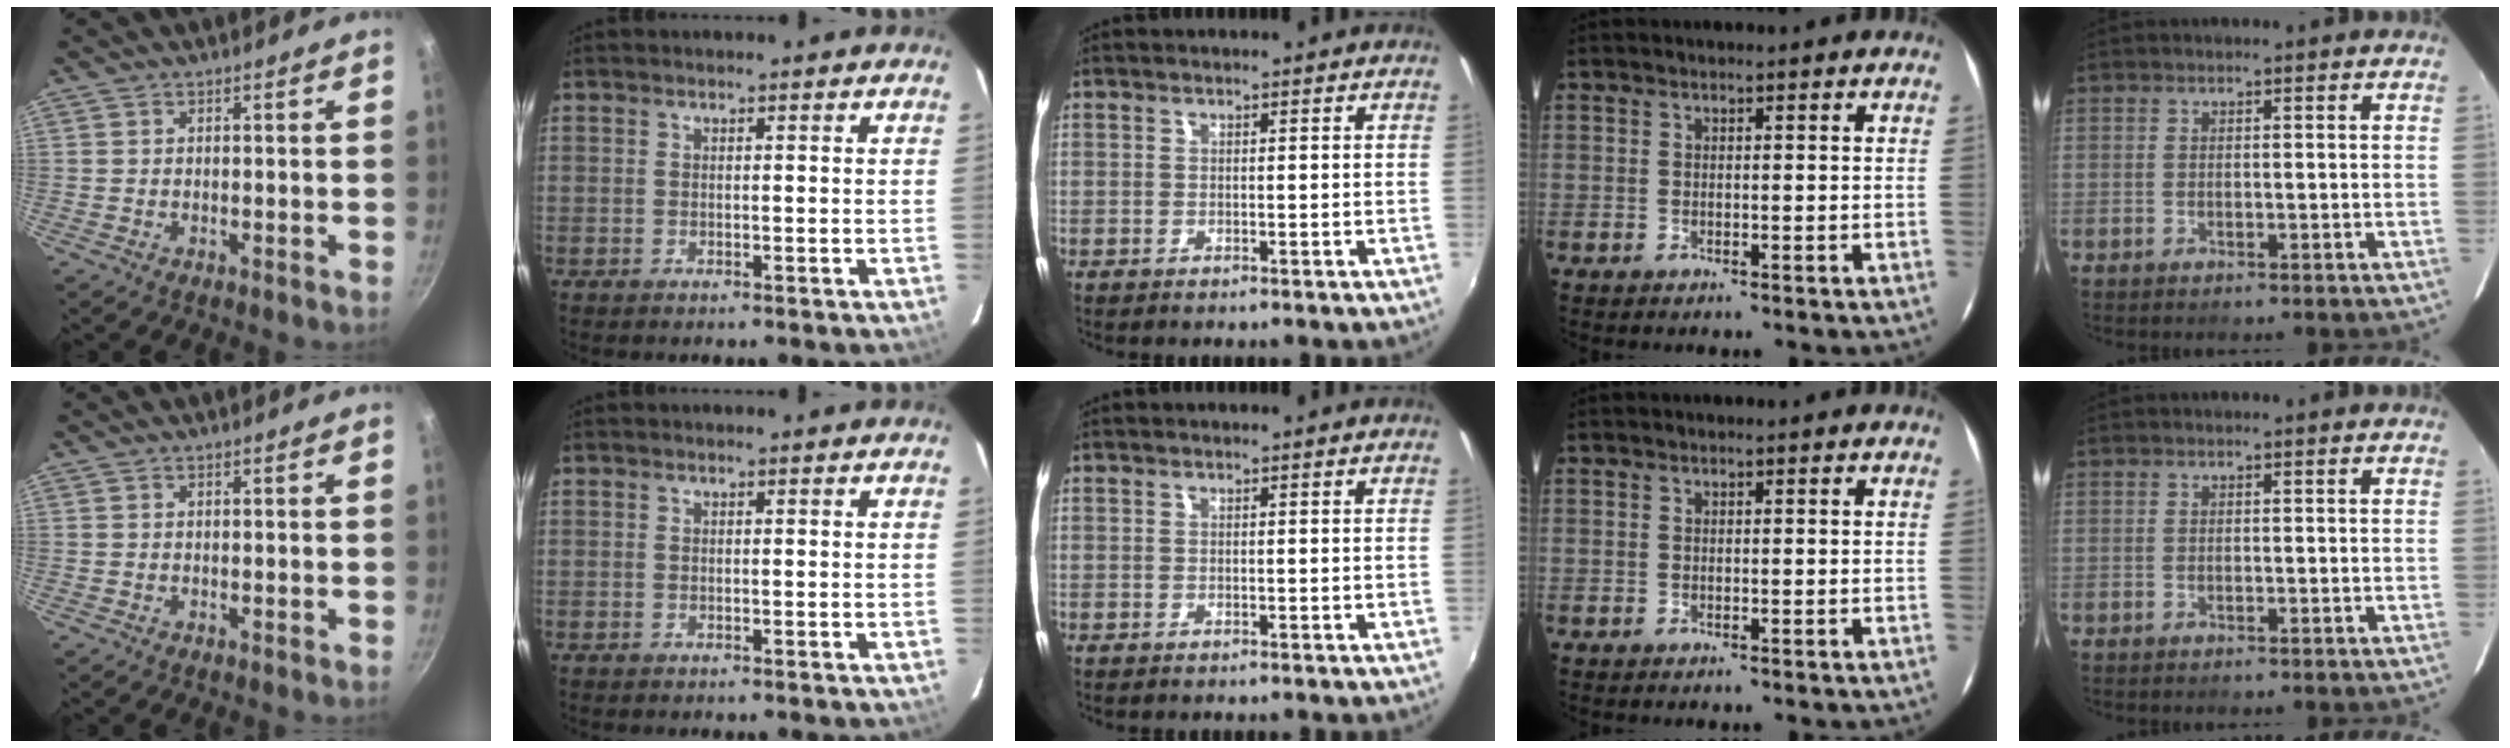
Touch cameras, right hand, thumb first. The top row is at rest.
{}